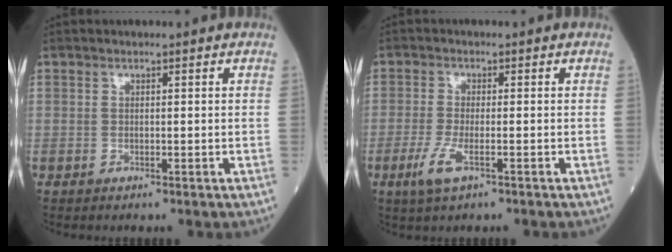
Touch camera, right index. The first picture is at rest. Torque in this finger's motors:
{"motor_torque": [0.61, -0.24, 0.10, 0.04]}